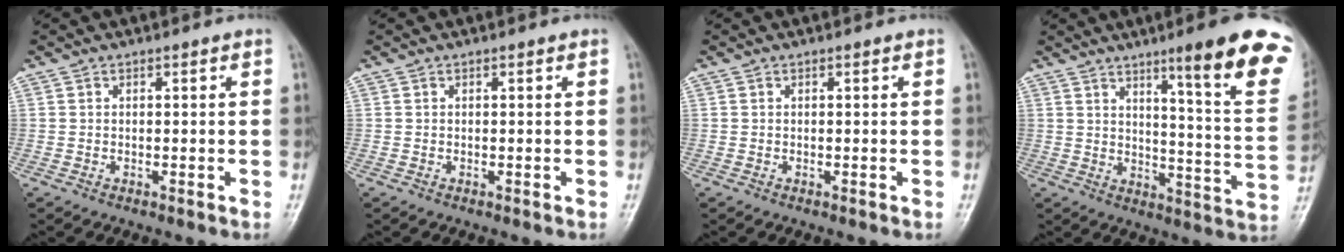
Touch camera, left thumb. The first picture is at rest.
{"total": 0.0}
{"total": 0.0}
{"total": 19.4, "force": [11.0, 2.2, 15.7], "torque": [-0.177, -0.059, 0.146]}